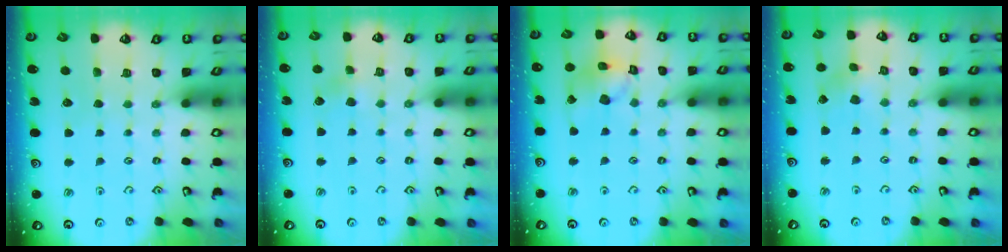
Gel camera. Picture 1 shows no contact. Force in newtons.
{"total": 2.2, "press": 2.1, "slide": 0.5}
{"total": 13.0, "press": 12.8, "slide": 2.0}
{"total": 2.7, "press": 2.6, "slide": 0.3}